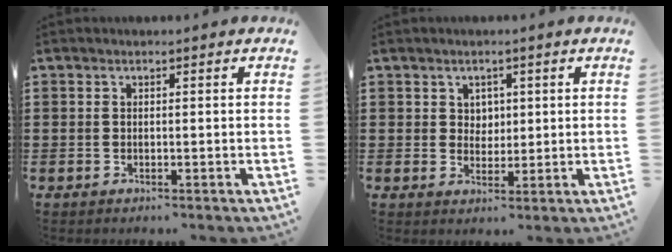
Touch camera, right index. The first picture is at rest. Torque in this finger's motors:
{"motor_torque": [-0.49, 0.69, 0.01, -0.01]}